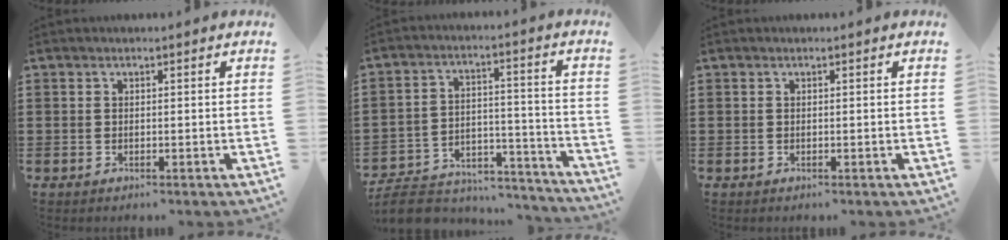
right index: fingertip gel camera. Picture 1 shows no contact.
{"total": 8.1, "force": [-7.6, 2.0, 2.1], "torque": [-0.042, 0.019, -0.150]}
{"total": 0.0}